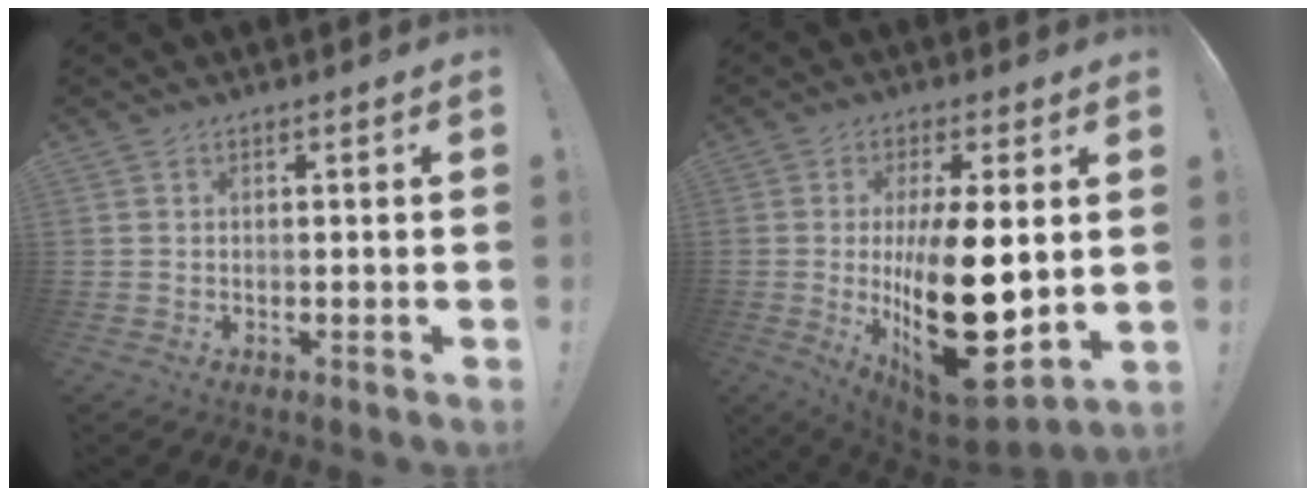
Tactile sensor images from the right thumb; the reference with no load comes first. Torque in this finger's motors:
{"motor_torque": [1.78, 3.23, 1.68, -1.08, 0.33]}